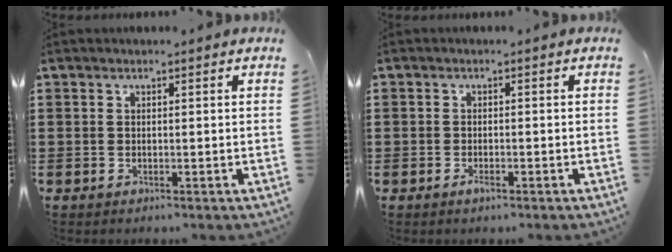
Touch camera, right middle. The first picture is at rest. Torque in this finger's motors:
{"motor_torque": [-0.74, 1.40, -0.41, -0.12]}